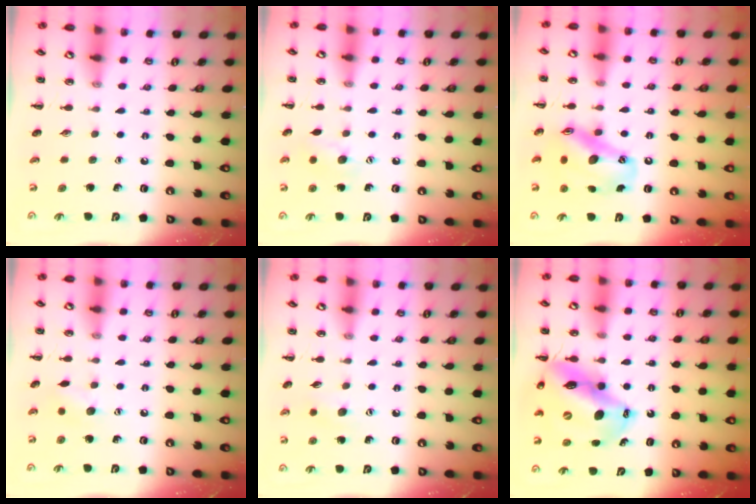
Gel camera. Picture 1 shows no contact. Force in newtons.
{"total": 7.7, "press": 7.6, "slide": 1.3}
{"total": 15.4, "press": 14.9, "slide": 3.9}
{"total": 6.2, "press": 6.1, "slide": 1.3}
{"total": 6.4, "press": 6.3, "slide": 1.4}
{"total": 16.0, "press": 15.3, "slide": 4.6}